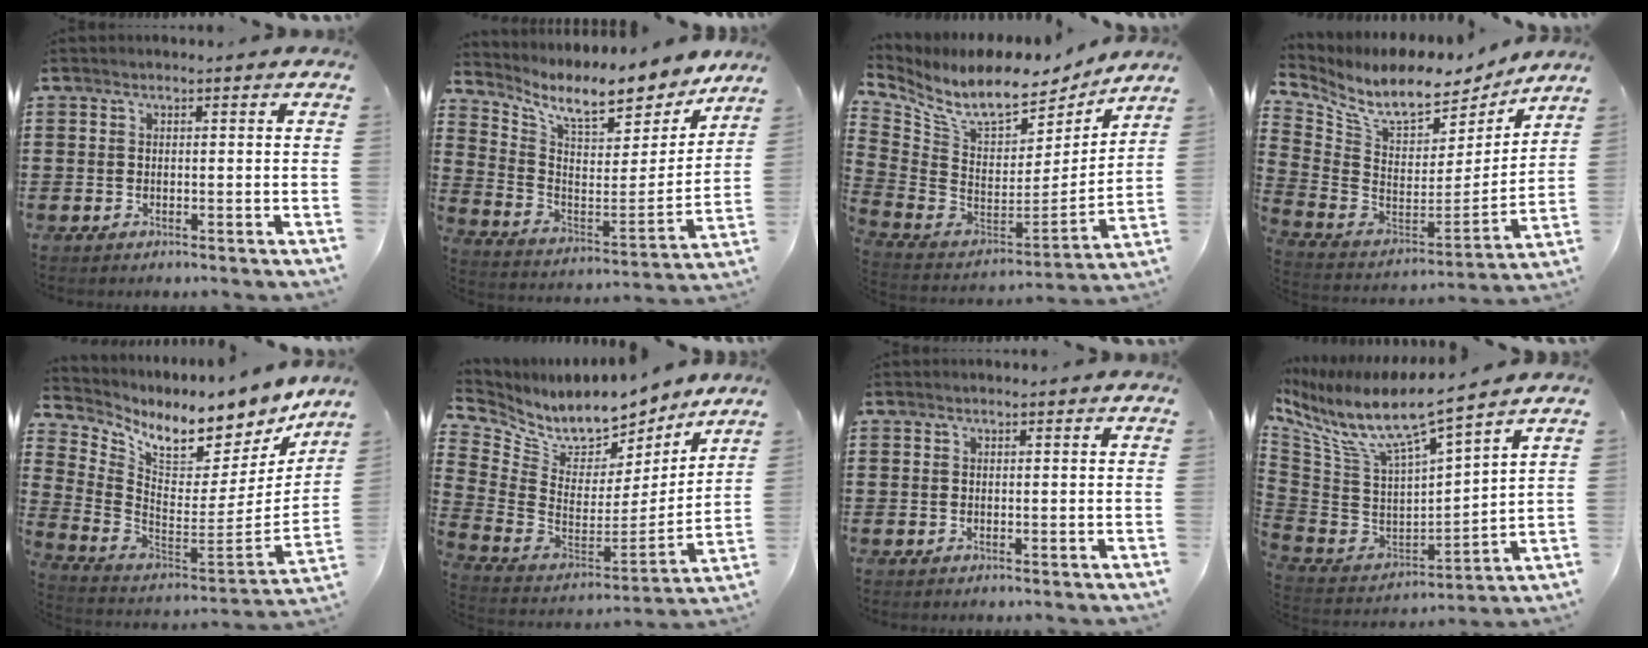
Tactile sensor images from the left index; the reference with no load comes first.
{"total": 9.7, "force": [8.0, 2.2, 5.0], "torque": [-0.119, -0.060, 0.130]}
{"total": 9.7, "force": [7.6, 3.4, 5.0], "torque": [-0.125, -0.058, 0.131]}
{"total": 8.6, "force": [6.9, 3.1, 4.1], "torque": [-0.107, -0.053, 0.119]}
{"total": 7.4, "force": [6.7, 1.7, 2.5], "torque": [-0.075, -0.070, 0.111]}
{"total": 8.5, "force": [7.4, 3.5, 2.4], "torque": [-0.083, -0.064, 0.130]}
{"total": 0.0}
{"total": 9.5, "force": [6.6, 1.8, 6.6], "torque": [-0.151, -0.050, 0.108]}